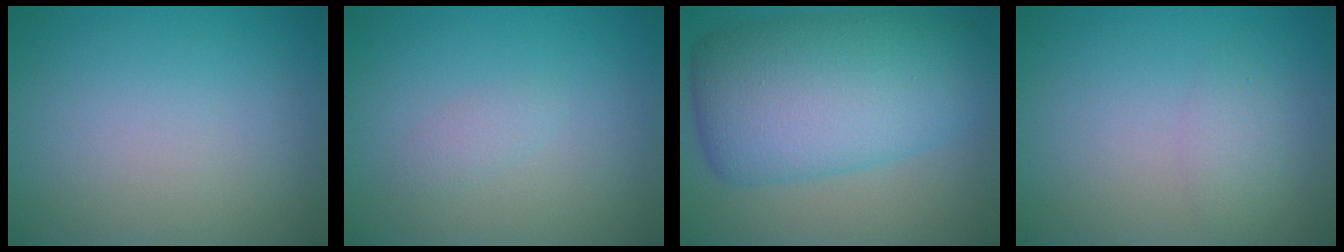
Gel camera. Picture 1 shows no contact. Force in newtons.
{"total": 1.1, "press": 1.1, "slide": 0.1}
{"total": 11.6, "press": 11.6, "slide": 0.3}
{"total": 1.5, "press": 1.5, "slide": 0.1}